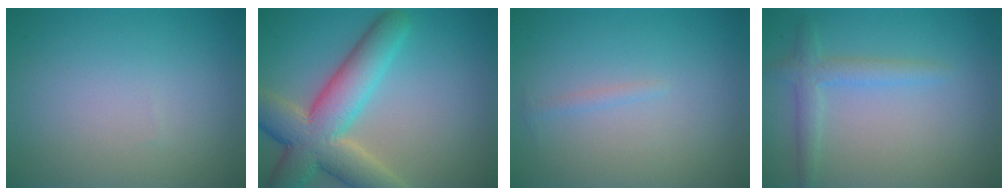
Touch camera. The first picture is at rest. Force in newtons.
{"total": 9.1, "press": 9.0, "slide": 0.5}
{"total": 0.6, "press": 0.6, "slide": 0.1}
{"total": 2.4, "press": 2.4, "slide": 0.1}